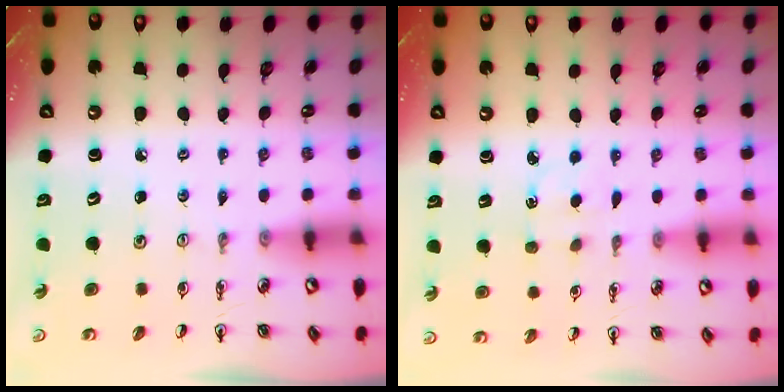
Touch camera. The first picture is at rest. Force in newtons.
{"total": 2.3, "press": 2.3, "slide": 0.3}